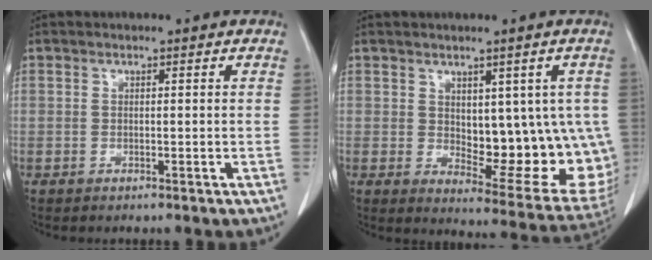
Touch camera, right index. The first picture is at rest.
{"total": 15.1, "force": [0.3, 7.2, 13.3], "torque": [-0.137, -0.002, 0.028]}